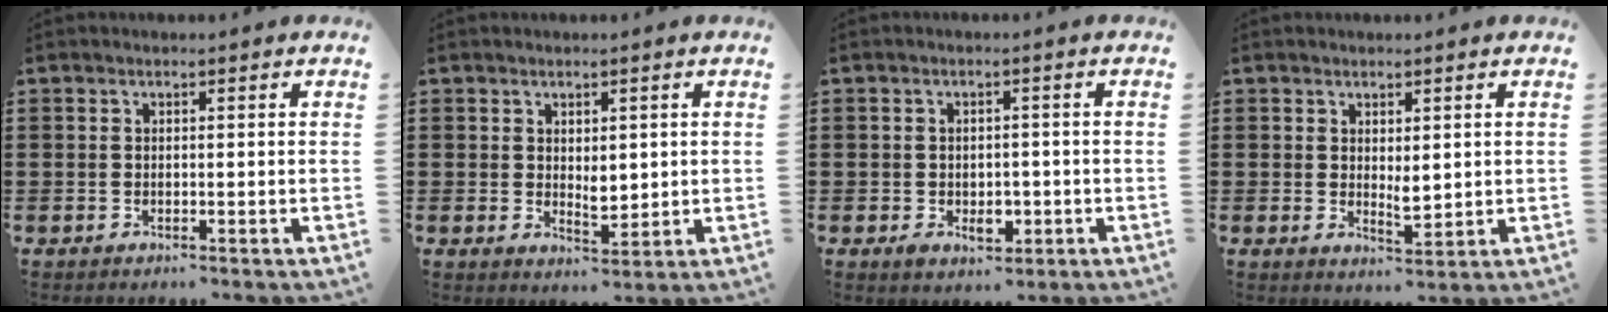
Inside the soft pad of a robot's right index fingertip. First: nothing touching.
{"total": 2.8, "force": [1.1, 1.6, 2.0], "torque": [-0.025, -0.002, 0.017]}
{"total": 3.7, "force": [-0.9, 2.4, 2.7], "torque": [-0.040, 0.000, -0.017]}
{"total": 2.5, "force": [1.0, 1.2, 1.9], "torque": [-0.028, -0.001, 0.019]}